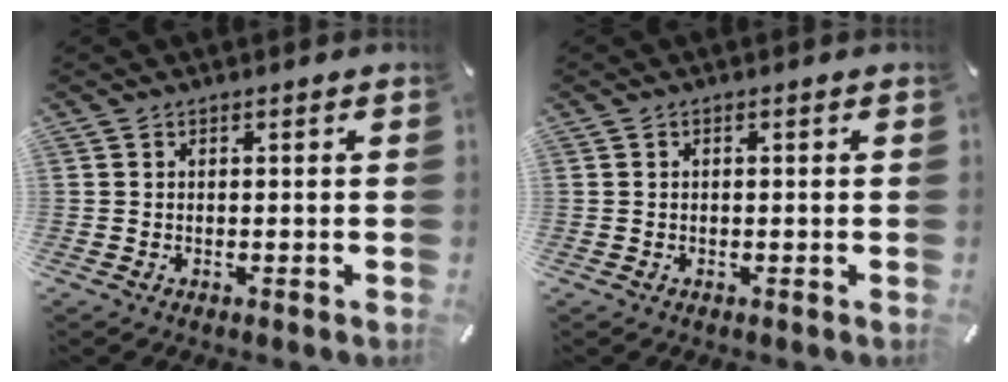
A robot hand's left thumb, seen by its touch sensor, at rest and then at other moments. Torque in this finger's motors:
{"motor_torque": [0.01, 0.10, 0.07, 0.02, 0.06]}